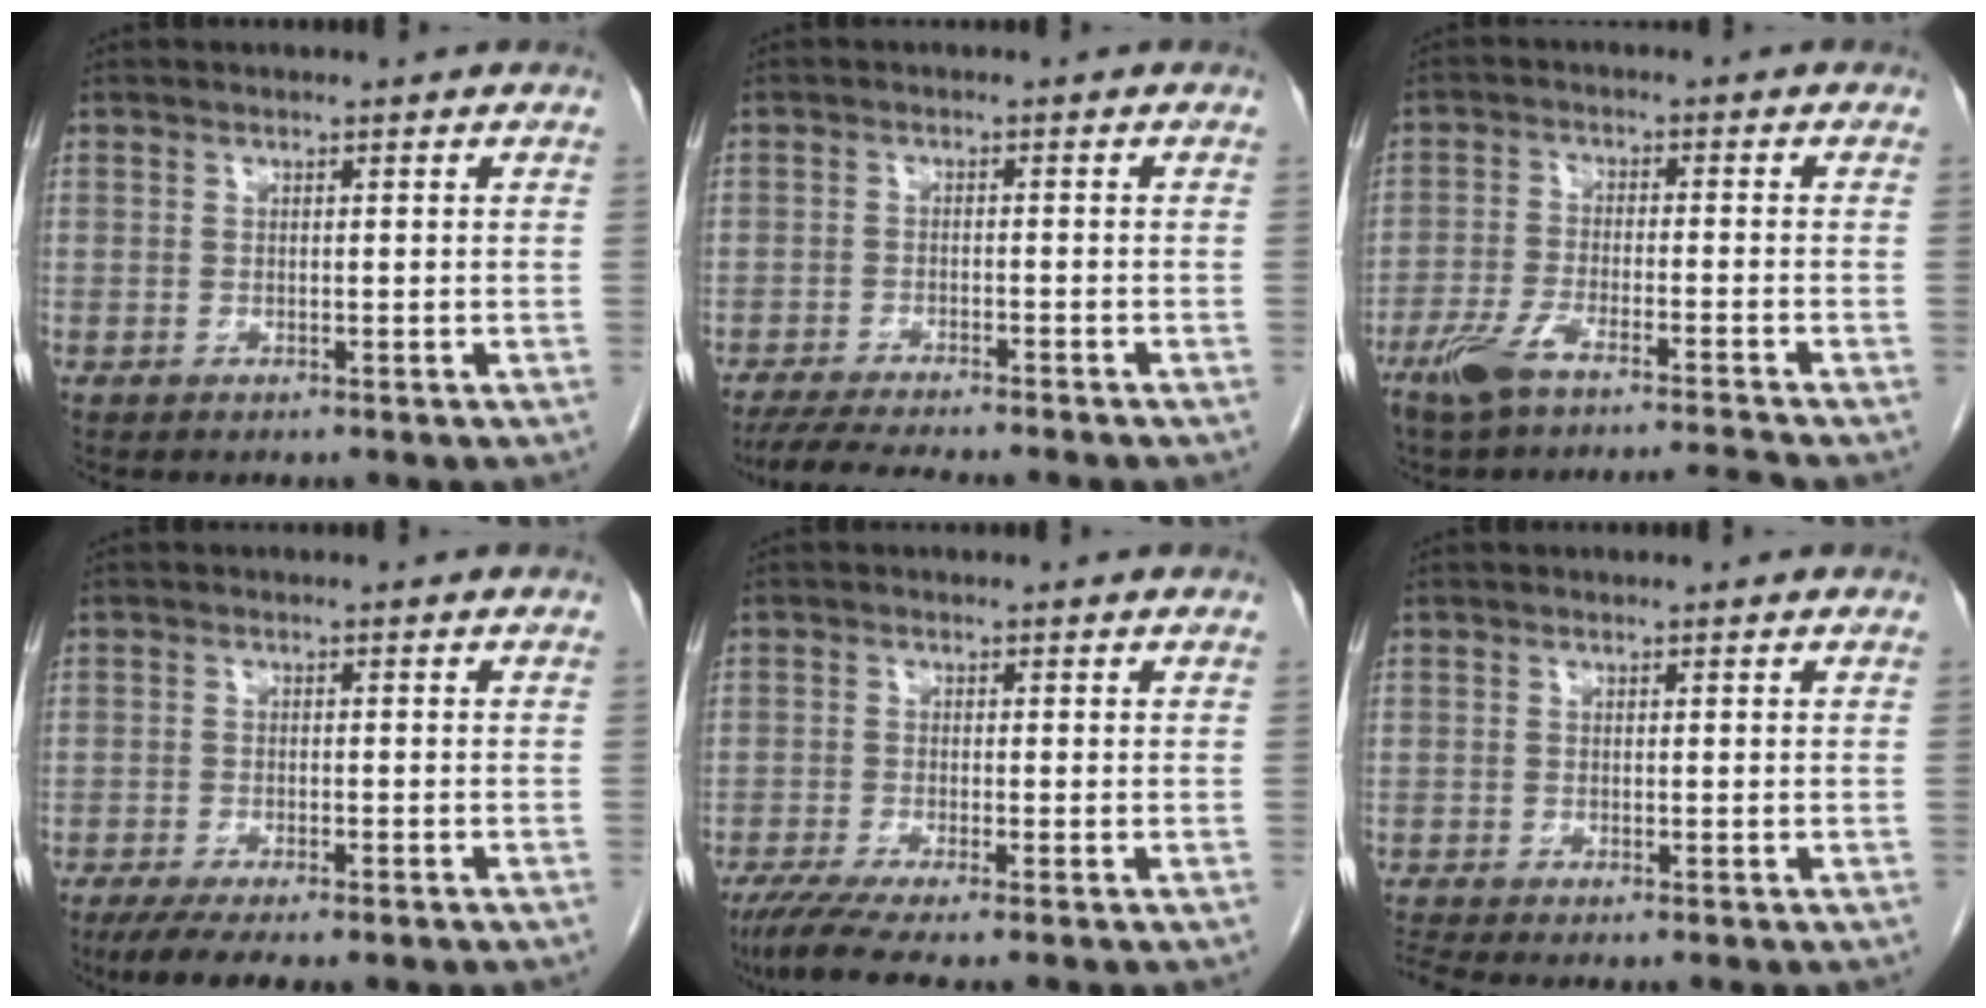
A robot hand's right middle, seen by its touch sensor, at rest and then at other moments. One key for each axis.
{"total": 9.0, "fx": -7.9, "fy": 0.4, "fz": 4.3, "tx": -0.062, "ty": -0.017, "tz": -0.122}
{"total": 8.0, "fx": -6.8, "fy": -0.9, "fz": 4.2, "tx": -0.077, "ty": -0.013, "tz": -0.121}
{"total": 8.1, "fx": -6.2, "fy": 1.6, "fz": 5.0, "tx": -0.071, "ty": -0.014, "tz": -0.090}
{"total": 5.4, "fx": -4.1, "fy": -0.3, "fz": 3.5, "tx": -0.058, "ty": -0.016, "tz": -0.073}
{"total": 1.3, "fx": -1.2, "fy": -0.5, "fz": 0.3, "tx": -0.018, "ty": -0.008, "tz": -0.025}